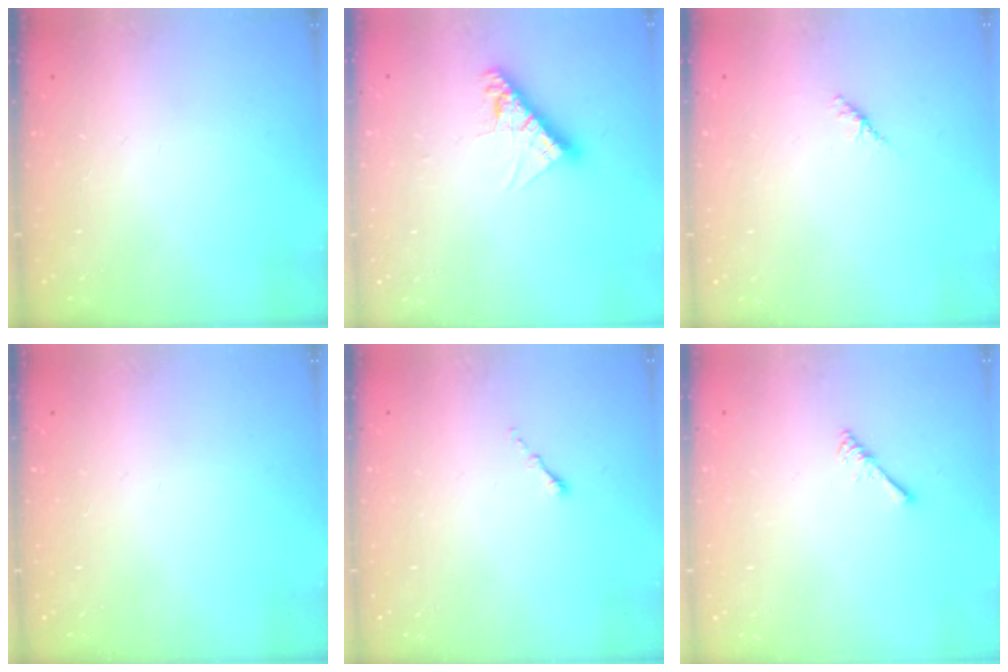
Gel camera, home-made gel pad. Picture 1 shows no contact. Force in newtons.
{"total": 8.4, "press": 8.4, "slide": 0.3}
{"total": 1.8, "press": 1.7, "slide": 0.6}
{"total": 0.0}
{"total": 0.0}
{"total": 2.4, "press": 2.4, "slide": 0.4}